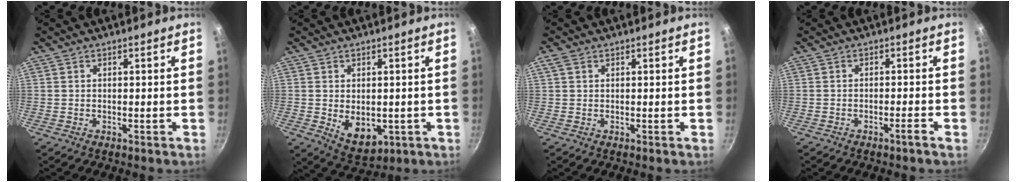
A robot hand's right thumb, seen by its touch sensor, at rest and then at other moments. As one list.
[{"total": 7.6, "force": [-0.7, 5.1, 5.6], "torque": [-0.072, -0.013, 0.009]}, {"total": 1.5, "force": [0.7, 1.0, 1.0], "torque": [-0.022, 0.004, 0.015]}, {"total": 1.7, "force": [-1.2, -0.2, 1.1], "torque": [-0.026, 0.012, -0.018]}]